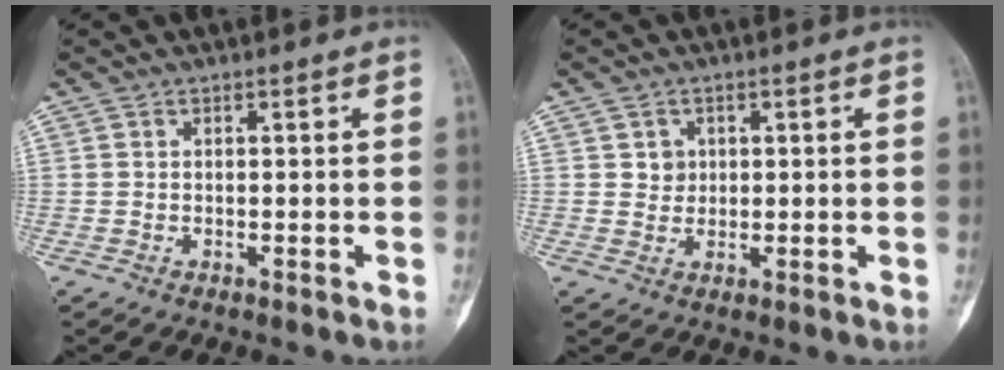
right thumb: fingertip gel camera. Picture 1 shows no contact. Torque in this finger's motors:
{"motor_torque": [0.17, 0.33, 0.18, 0.07, -0.02]}